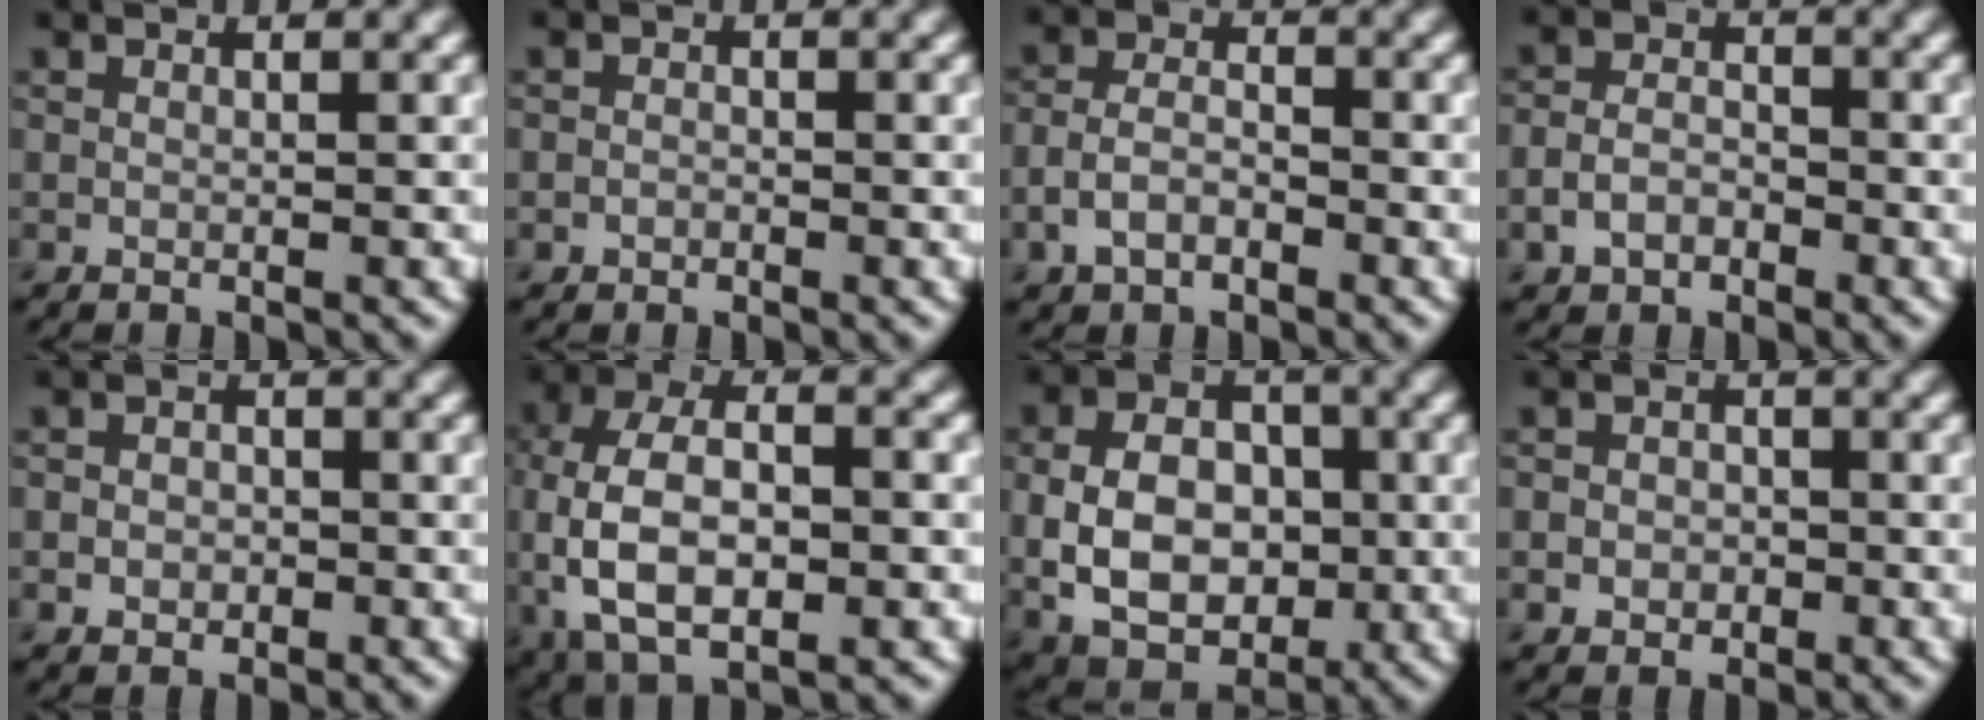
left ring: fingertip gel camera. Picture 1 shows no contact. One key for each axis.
{"total": 0.7, "fx": -0.4, "fy": 0.6, "fz": 0.2, "tx": -0.002, "ty": -0.002, "tz": -0.008}
{"total": 3.2, "fx": -1.5, "fy": 2.0, "fz": 2.0, "tx": -0.040, "ty": 0.005, "tz": -0.036}
{"total": 2.9, "fx": -1.4, "fy": 2.1, "fz": 1.5, "tx": -0.028, "ty": 0.003, "tz": -0.031}
{"total": 2.2, "fx": -0.4, "fy": 1.8, "fz": 1.1, "tx": -0.004, "ty": -0.001, "tz": -0.012}
{"total": 10.7, "fx": -1.3, "fy": 6.4, "fz": 8.5, "tx": -0.177, "ty": -0.002, "tz": -0.026}
{"total": 8.7, "fx": -1.0, "fy": 6.1, "fz": 6.2, "tx": -0.112, "ty": 0.001, "tz": -0.022}
{"total": 2.6, "fx": -0.4, "fy": 2.3, "fz": 1.2, "tx": -0.001, "ty": 0.001, "tz": -0.021}